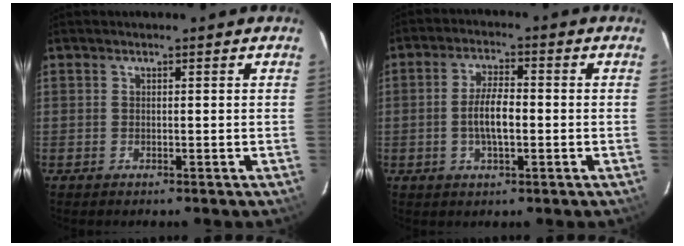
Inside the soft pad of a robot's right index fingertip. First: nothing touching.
{"total": 6.0, "force": [-1.0, 2.1, 5.5], "torque": [-0.107, 0.003, -0.018]}